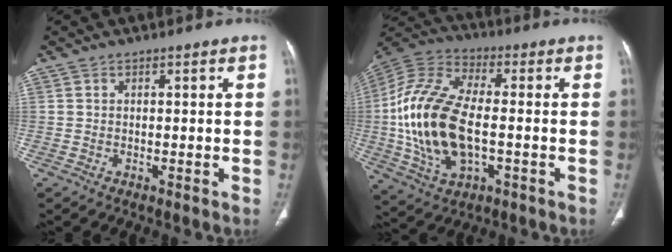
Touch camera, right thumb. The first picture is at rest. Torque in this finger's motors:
{"motor_torque": [-0.34, 2.08, 2.21, -0.04, 0.71]}